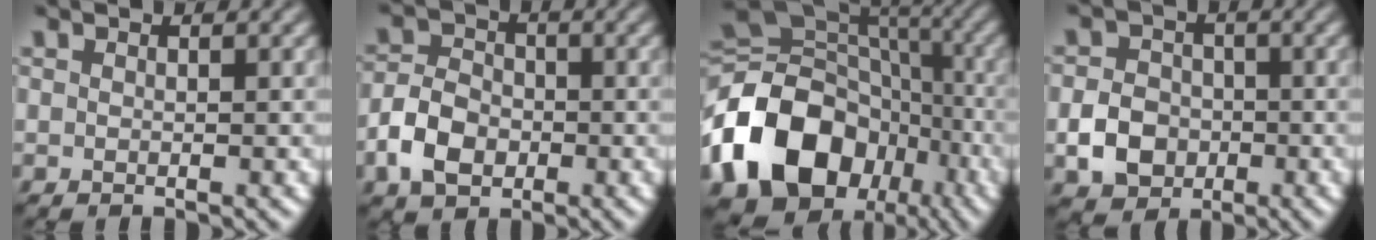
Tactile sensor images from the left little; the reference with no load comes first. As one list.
[{"total": 4.5, "force": [-1.8, 3.2, 2.7], "torque": [-0.055, 0.006, -0.039]}, {"total": 19.3, "force": [-7.2, 14.6, 10.3], "torque": [-0.224, 0.005, -0.127]}, {"total": 4.2, "force": [-1.4, 3.4, 2.0], "torque": [-0.036, 0.004, -0.031]}]